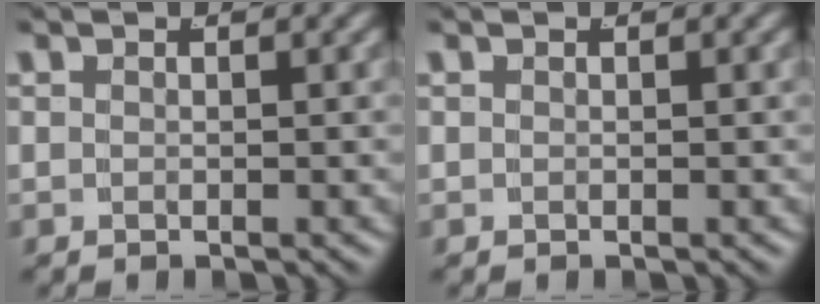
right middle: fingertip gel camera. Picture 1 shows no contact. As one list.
[{"total": 0.0}]